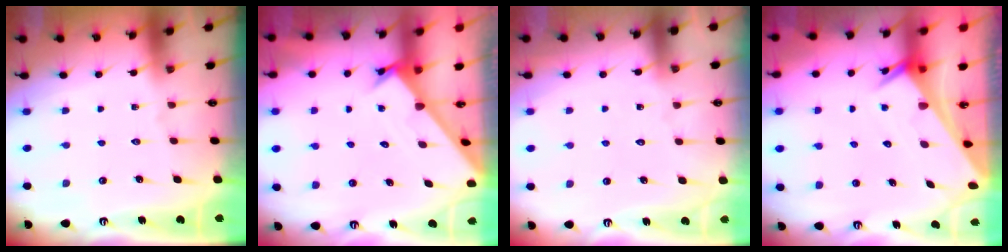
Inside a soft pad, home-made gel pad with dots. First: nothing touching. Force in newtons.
{"total": 1.7, "press": 1.7, "slide": 0.1}
{"total": 5.2, "press": 5.2, "slide": 0.4}
{"total": 2.7, "press": 2.7, "slide": 0.1}